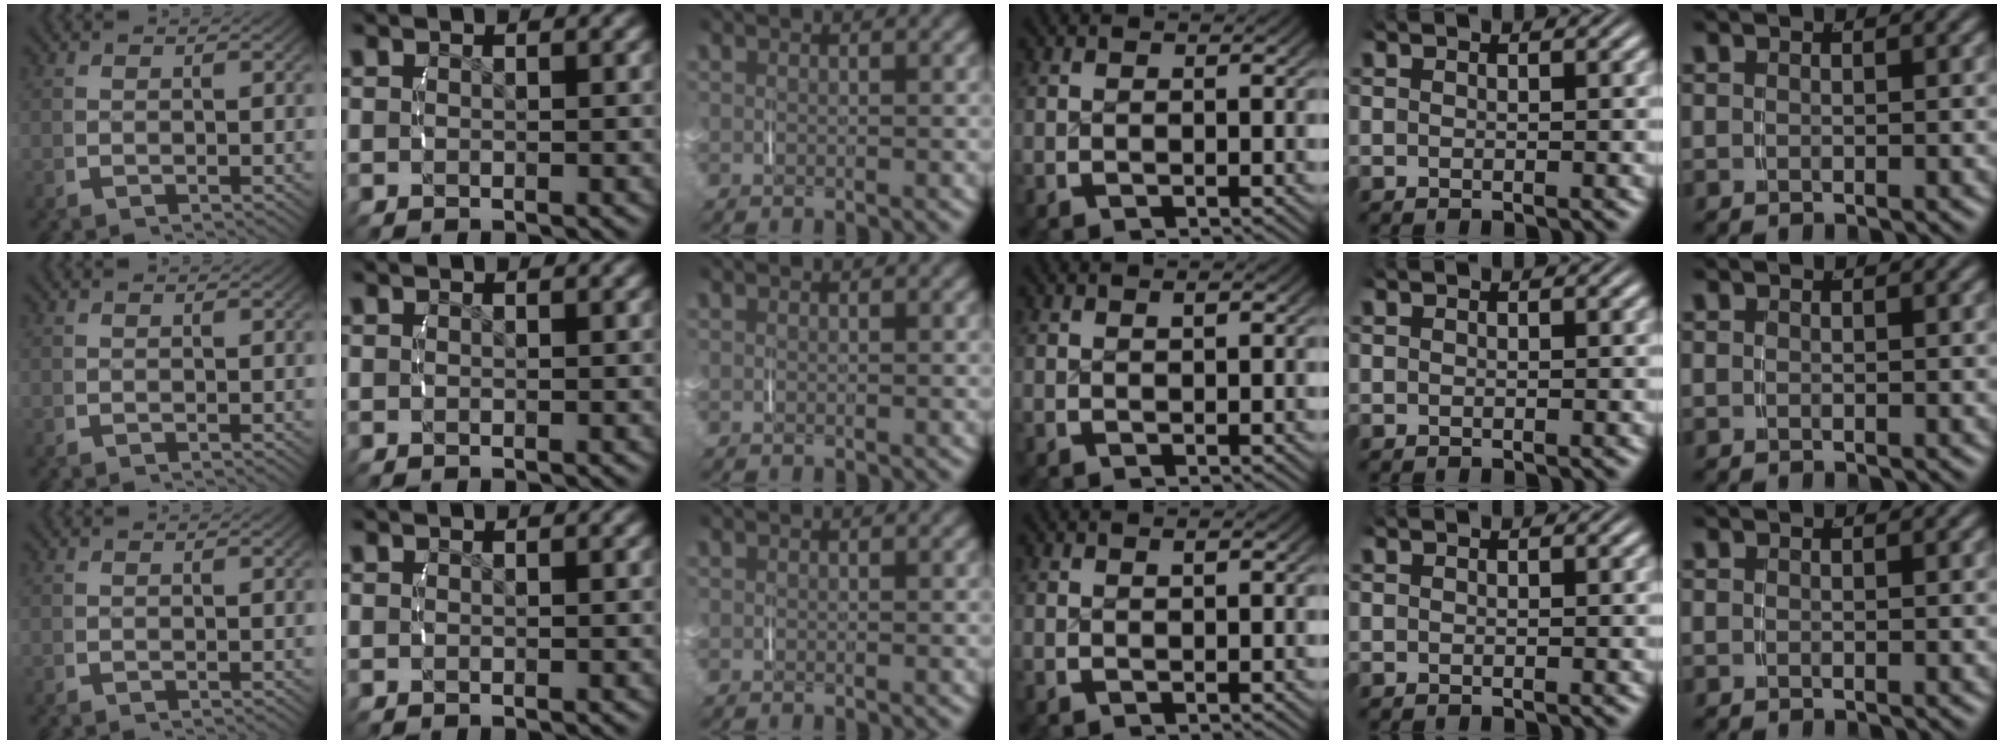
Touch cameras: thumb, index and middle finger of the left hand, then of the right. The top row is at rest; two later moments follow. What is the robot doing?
{"motion": "lift_and_place", "object": "small bumper sticker"}